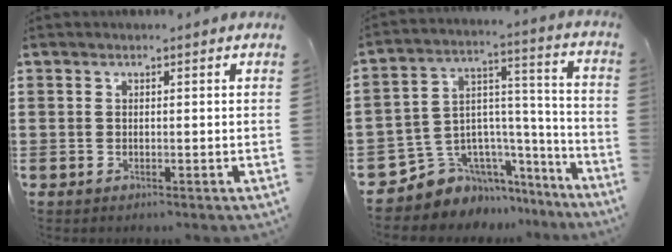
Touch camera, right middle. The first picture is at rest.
{"total": 7.4, "force": [-5.5, 4.9, 0.3], "torque": [-0.033, -0.005, -0.102]}